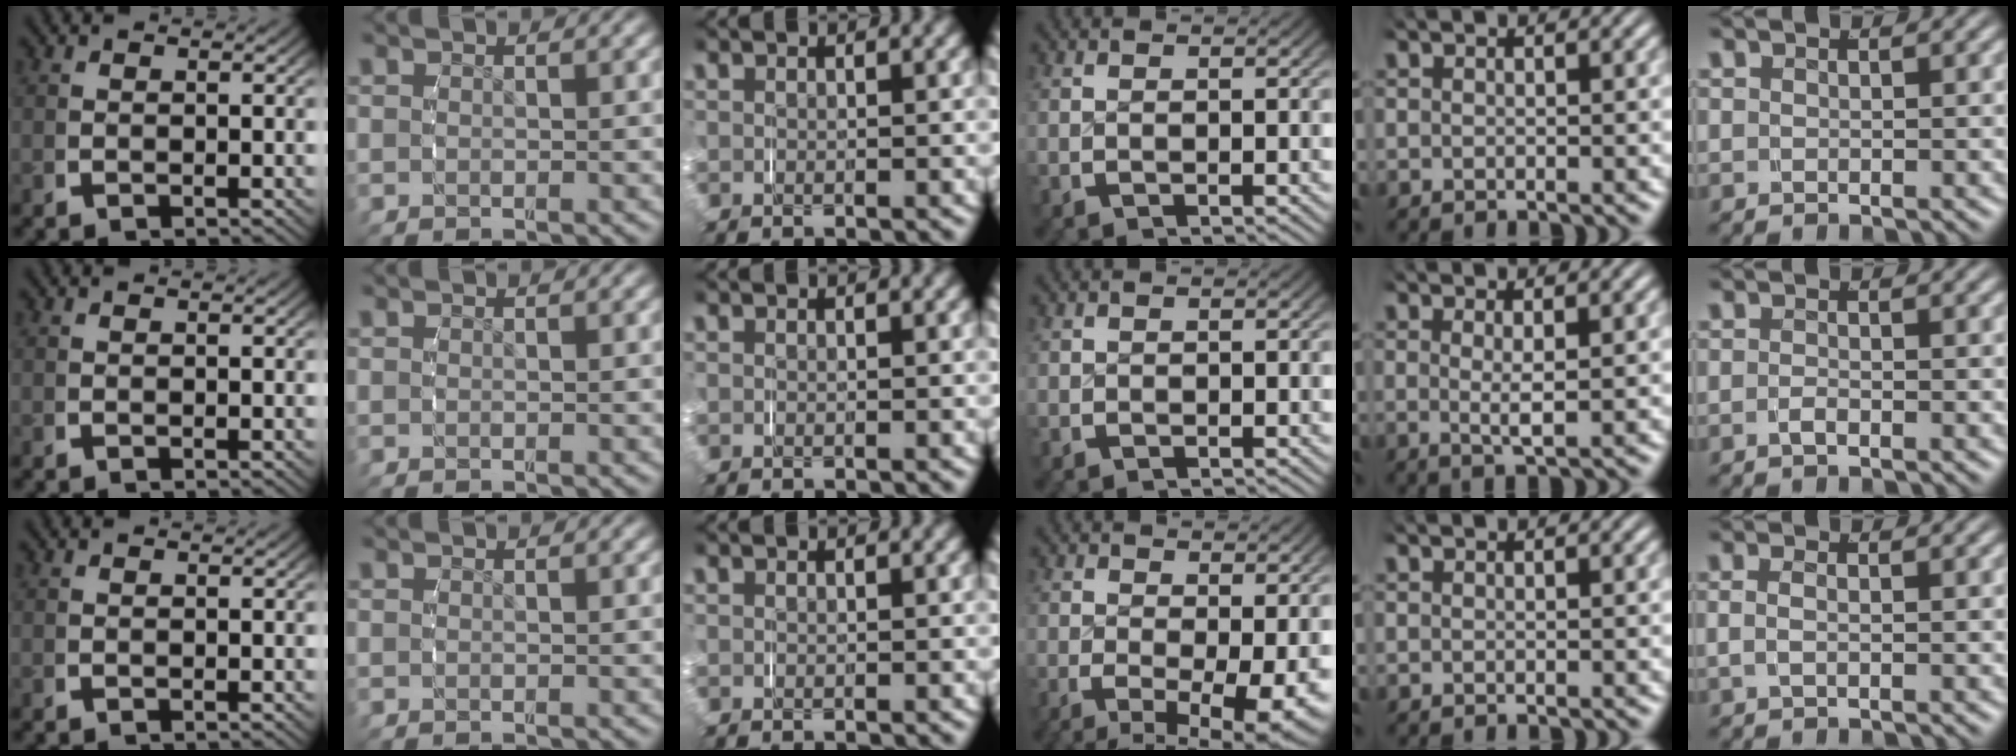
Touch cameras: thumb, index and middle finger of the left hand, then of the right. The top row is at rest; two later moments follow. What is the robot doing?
{"motion": "grasp_and_lifting", "object": "shoes"}